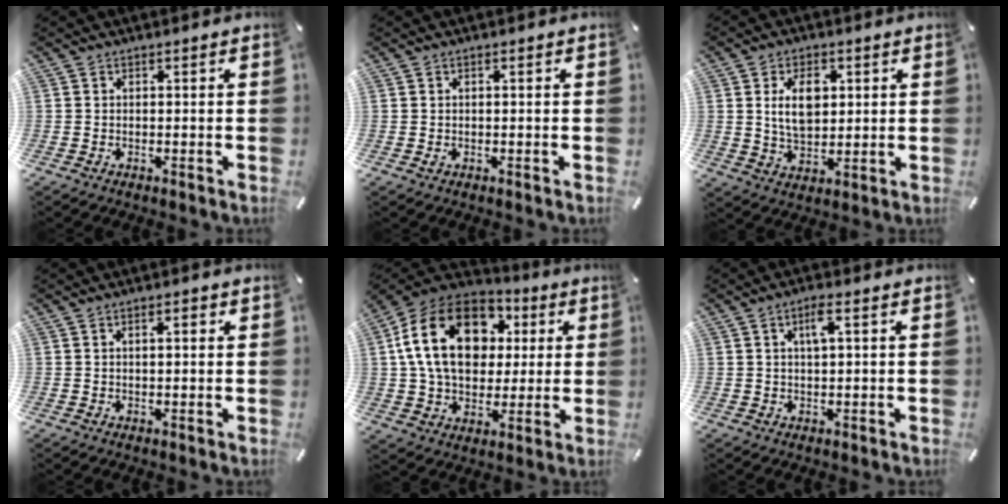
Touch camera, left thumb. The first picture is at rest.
{"total": 0.7, "force": [0.0, 0.3, 0.6], "torque": [-0.011, 0.000, -0.001]}
{"total": 9.3, "force": [2.4, 6.1, 6.6], "torque": [-0.120, -0.002, 0.036]}
{"total": 2.0, "force": [0.6, 0.7, 1.7], "torque": [-0.027, 0.004, 0.006]}
{"total": 21.6, "force": [5.2, 15.6, 13.9], "torque": [-0.275, 0.006, 0.091]}
{"total": 4.4, "force": [1.4, 1.2, 4.0], "torque": [-0.081, 0.006, 0.022]}